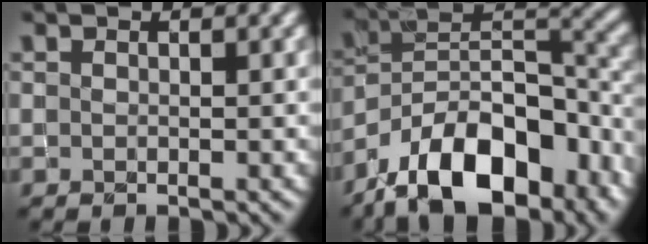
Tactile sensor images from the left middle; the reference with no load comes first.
{"total": 14.4, "force": [-9.8, 6.6, 8.2], "torque": [-0.141, 0.016, -0.176]}